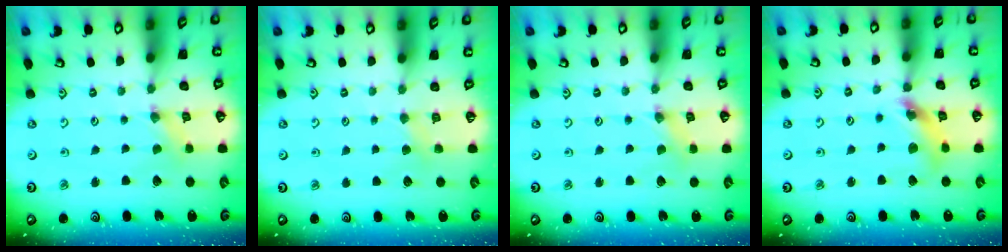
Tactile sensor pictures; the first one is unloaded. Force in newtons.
{"total": 2.8, "press": 2.8, "slide": 0.5}
{"total": 0.8, "press": 0.8, "slide": 0.0}
{"total": 11.1, "press": 11.0, "slide": 1.1}